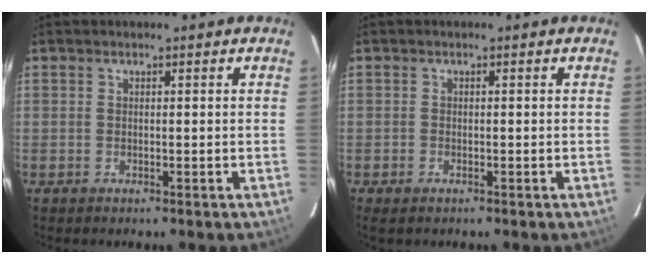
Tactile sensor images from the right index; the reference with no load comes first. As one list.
[{"total": 1.7, "force": [-1.1, 0.8, 0.9], "torque": [-0.019, -0.006, -0.021]}]